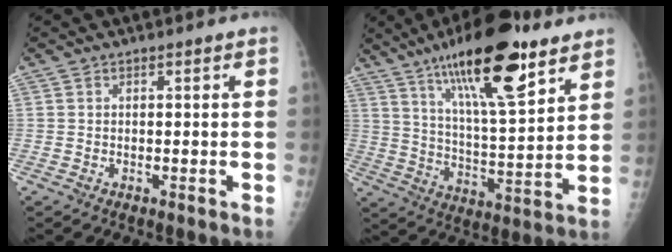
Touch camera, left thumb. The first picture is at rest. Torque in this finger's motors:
{"motor_torque": [1.06, 0.18, 1.40, -1.35, 0.38]}